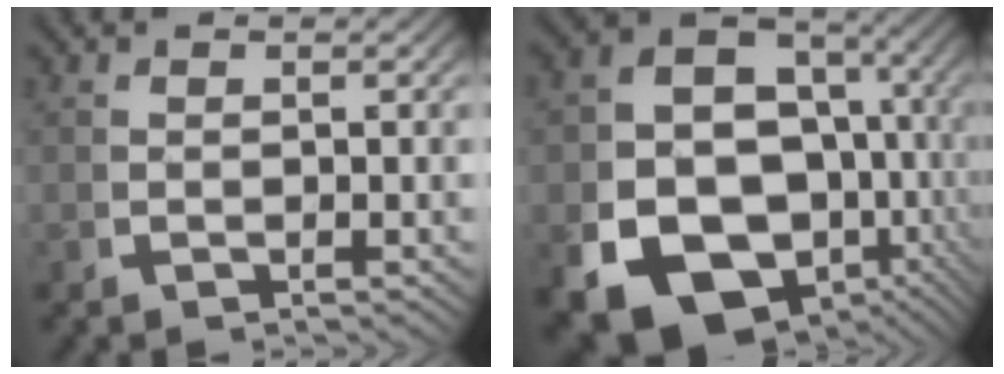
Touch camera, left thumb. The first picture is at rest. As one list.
[{"total": 20.4, "force": [-5.4, 15.6, 12.0], "torque": [-0.264, -0.076, -0.074]}]